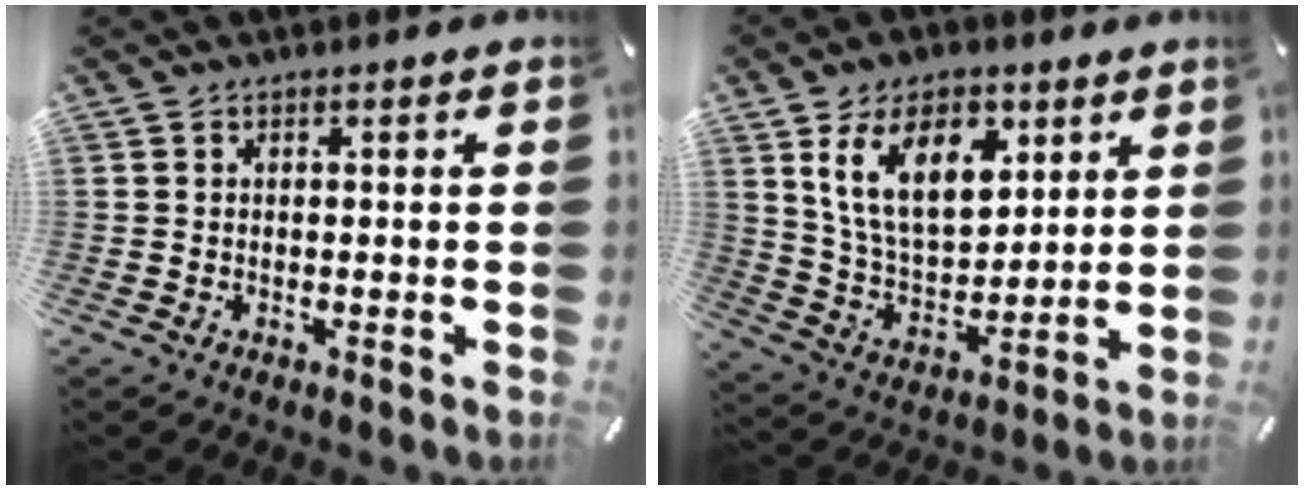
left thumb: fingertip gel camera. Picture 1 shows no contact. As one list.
[{"total": 16.0, "force": [7.8, 9.8, 10.0], "torque": [-0.185, -0.020, 0.139]}]